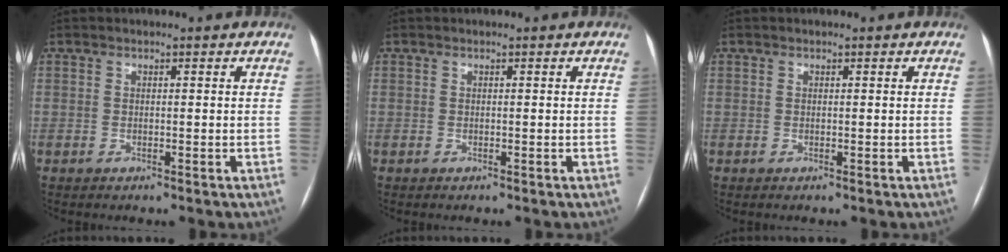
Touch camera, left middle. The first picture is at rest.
{"total": 0.0}
{"total": 0.0}